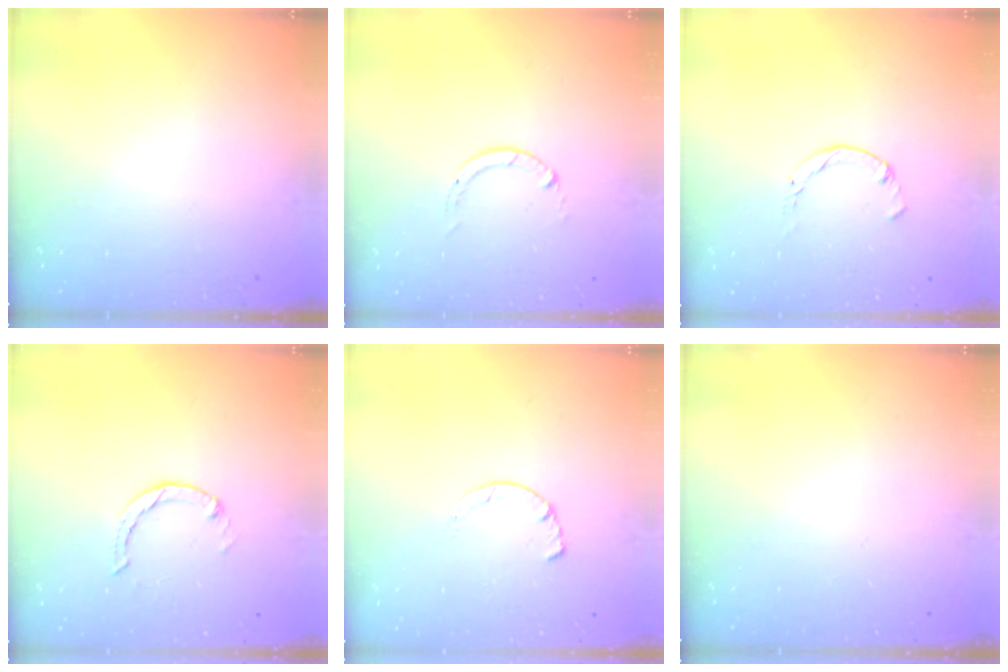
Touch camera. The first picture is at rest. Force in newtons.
{"total": 0.0}
{"total": 0.0}
{"total": 0.0}
{"total": 1.4, "press": 1.4, "slide": 0.3}
{"total": 0.0}